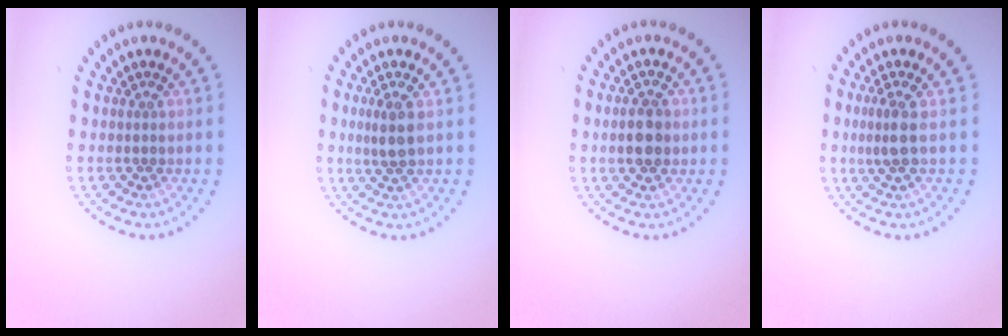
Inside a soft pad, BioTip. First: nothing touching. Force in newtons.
{"total": 2.0, "press": 1.8, "slide": 0.8}
{"total": 3.0, "press": 3.0, "slide": 0.1}
{"total": 2.0, "press": 1.8, "slide": 1.0}